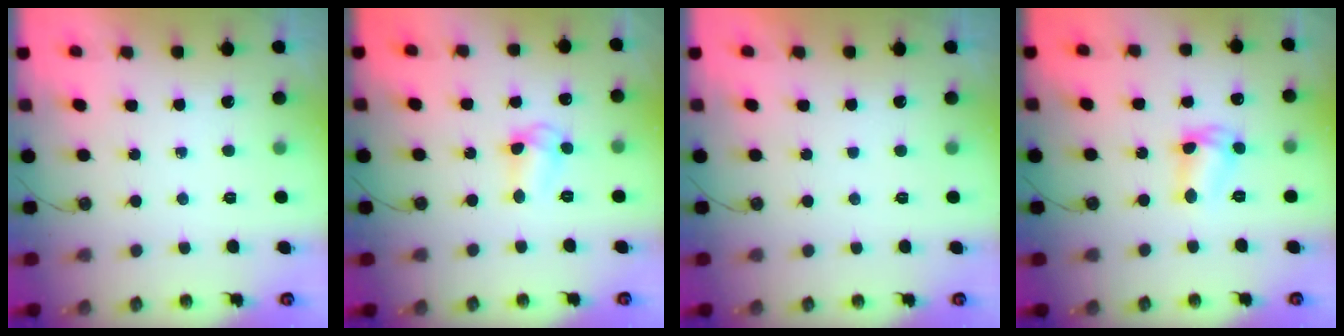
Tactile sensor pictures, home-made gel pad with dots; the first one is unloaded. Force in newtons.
{"total": 5.7, "press": 5.7, "slide": 0.6}
{"total": 0.0}
{"total": 7.9, "press": 7.8, "slide": 0.6}